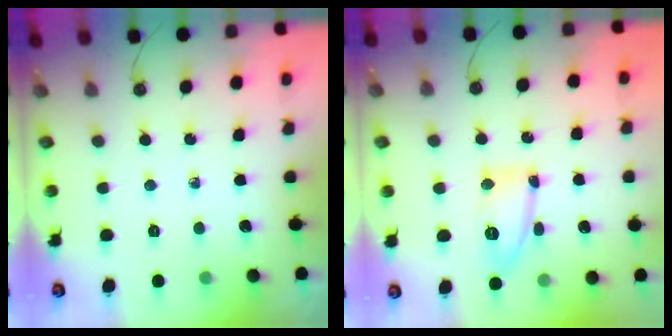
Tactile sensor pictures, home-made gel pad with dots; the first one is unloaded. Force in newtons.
{"total": 11.1, "press": 10.9, "slide": 2.4}